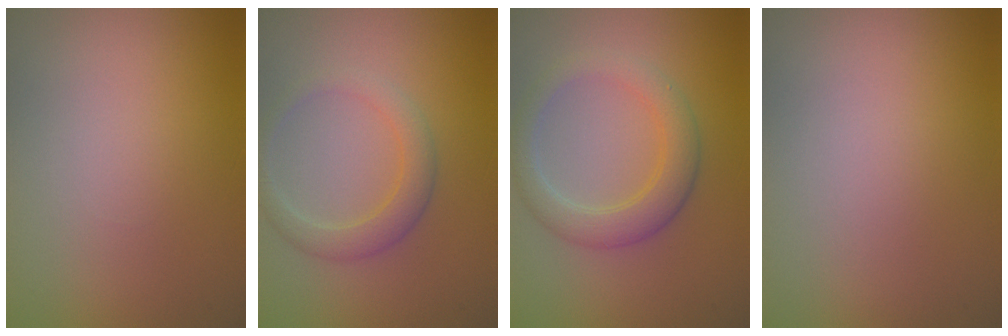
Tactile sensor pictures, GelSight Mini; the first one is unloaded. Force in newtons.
{"total": 2.5, "press": 2.5, "slide": 0.2}
{"total": 3.7, "press": 3.7, "slide": 0.5}
{"total": 0.0}